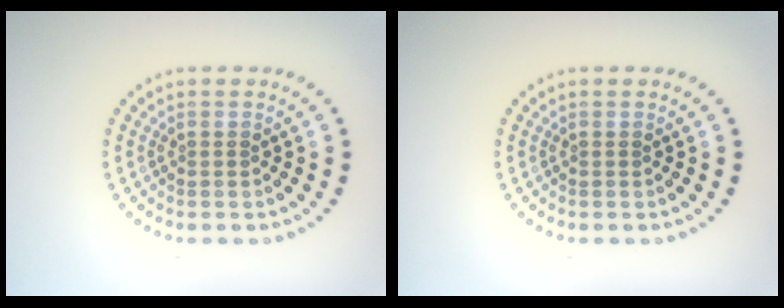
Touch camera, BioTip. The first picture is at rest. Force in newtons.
{"total": 0.0}